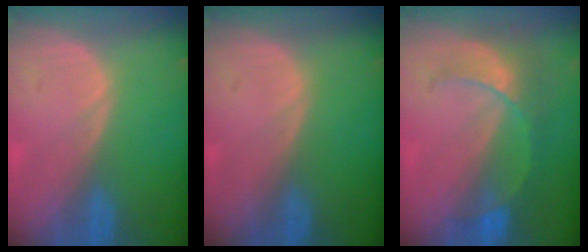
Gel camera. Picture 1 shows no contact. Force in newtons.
{"total": 0.0}
{"total": 7.9, "press": 6.9, "slide": 3.8}